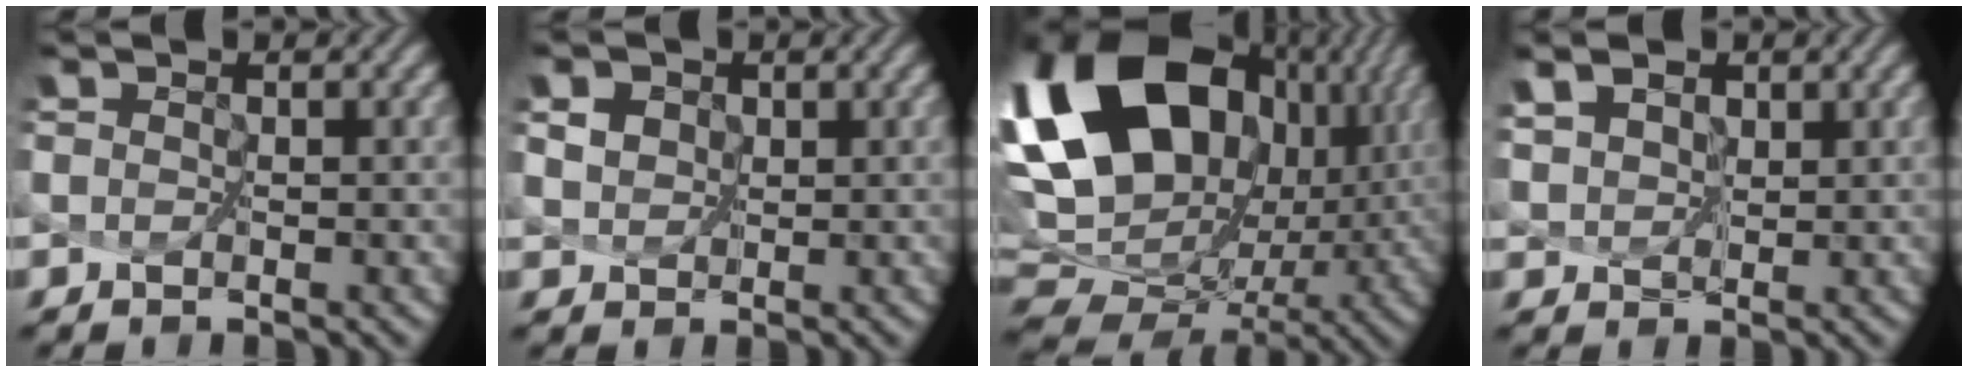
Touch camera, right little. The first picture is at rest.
{"total": 3.4, "force": [1.6, 2.5, 1.5], "torque": [-0.028, 0.019, 0.016]}
{"total": 20.8, "force": [6.3, 14.5, 13.4], "torque": [-0.286, -0.003, 0.147]}
{"total": 5.7, "force": [3.8, 3.2, 2.8], "torque": [-0.064, 0.015, 0.044]}